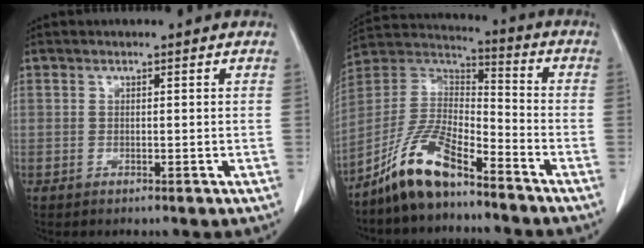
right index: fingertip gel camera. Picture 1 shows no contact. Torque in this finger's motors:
{"motor_torque": [1.24, -0.90, 0.34, 0.16]}